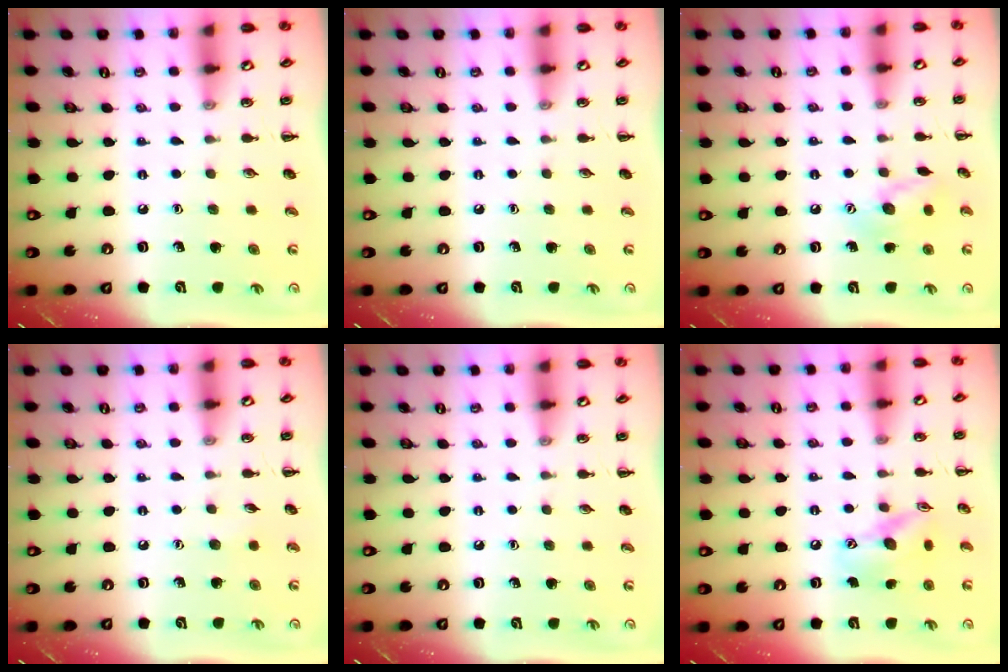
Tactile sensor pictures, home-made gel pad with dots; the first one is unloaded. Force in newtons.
{"total": 0.0}
{"total": 9.8, "press": 9.7, "slide": 0.6}
{"total": 3.2, "press": 3.0, "slide": 0.9}
{"total": 0.0}
{"total": 13.2, "press": 13.0, "slide": 2.0}